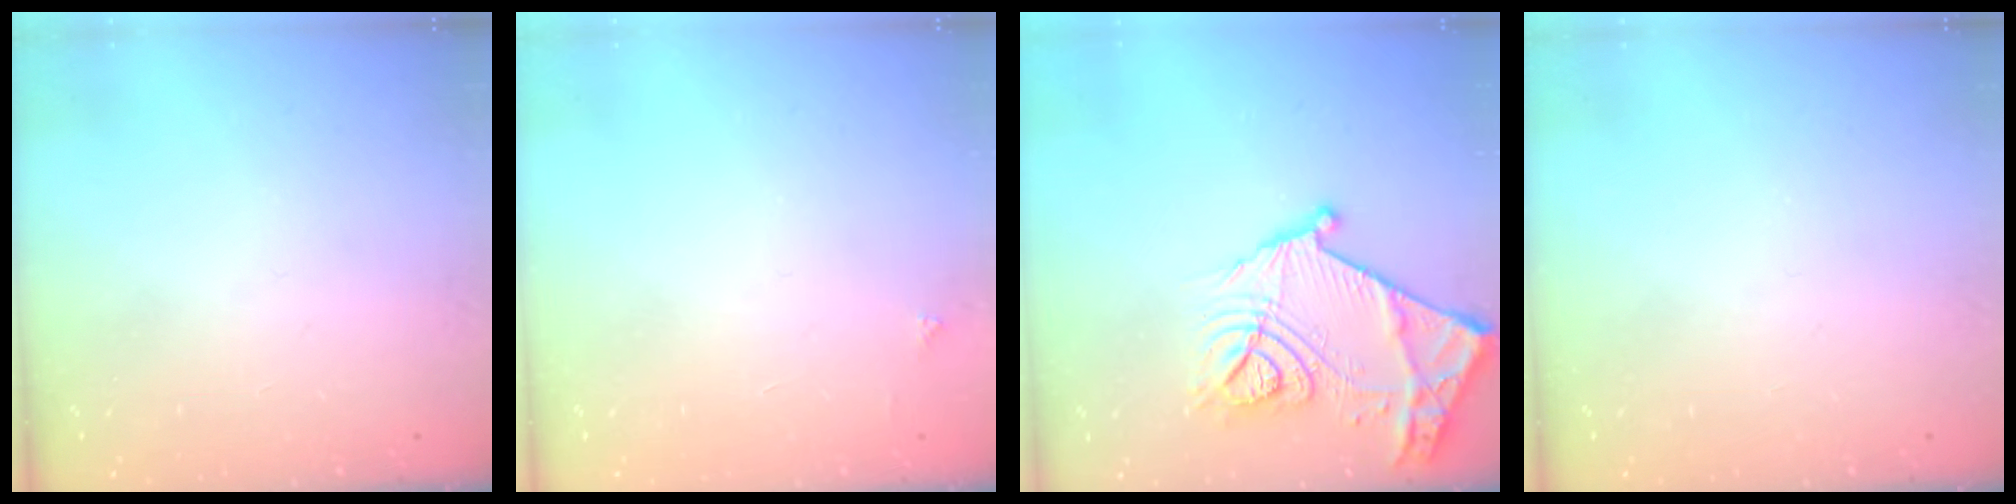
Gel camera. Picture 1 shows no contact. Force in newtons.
{"total": 2.0, "press": 2.0, "slide": 0.3}
{"total": 21.8, "press": 21.8, "slide": 1.1}
{"total": 0.0}